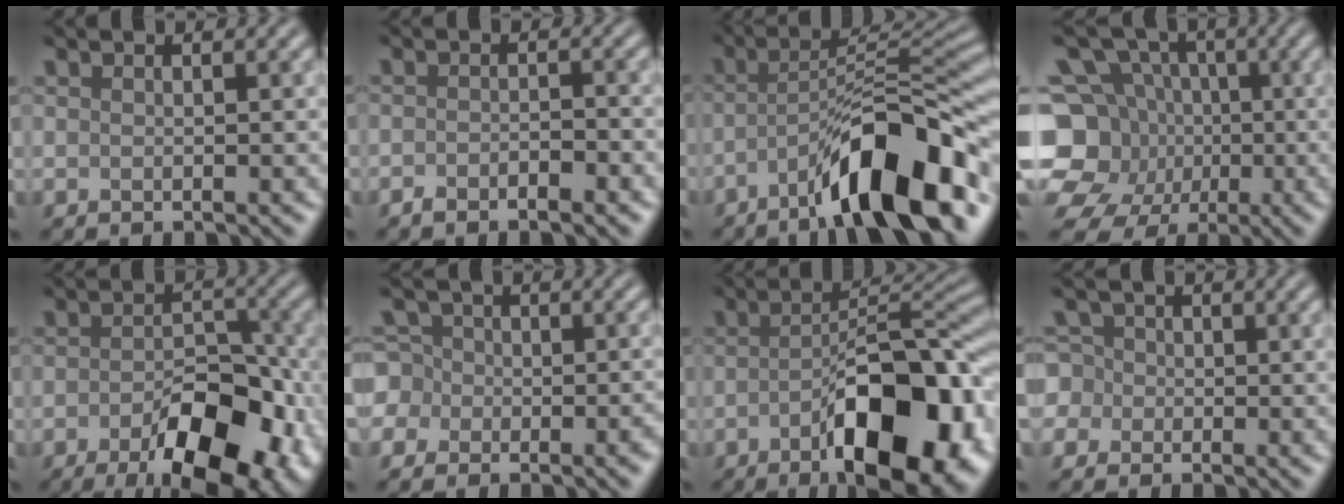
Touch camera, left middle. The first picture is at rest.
{"total": 2.0, "force": [-1.6, 0.5, 1.1], "torque": [-0.018, -0.001, -0.024]}
{"total": 11.1, "force": [-6.5, 2.2, 8.7], "torque": [-0.126, 0.022, -0.108]}
{"total": 12.2, "force": [-2.7, 11.3, 3.9], "torque": [-0.123, -0.004, -0.069]}
{"total": 10.4, "force": [-5.3, 4.6, 7.6], "torque": [-0.109, -0.005, -0.067]}
{"total": 6.1, "force": [-2.6, 5.2, 1.7], "torque": [-0.012, 0.016, -0.073]}
{"total": 13.0, "force": [-5.3, 4.9, 10.9], "torque": [-0.153, 0.000, -0.076]}
{"total": 3.4, "force": [-0.8, 3.3, 0.5], "torque": [0.003, 0.021, -0.043]}